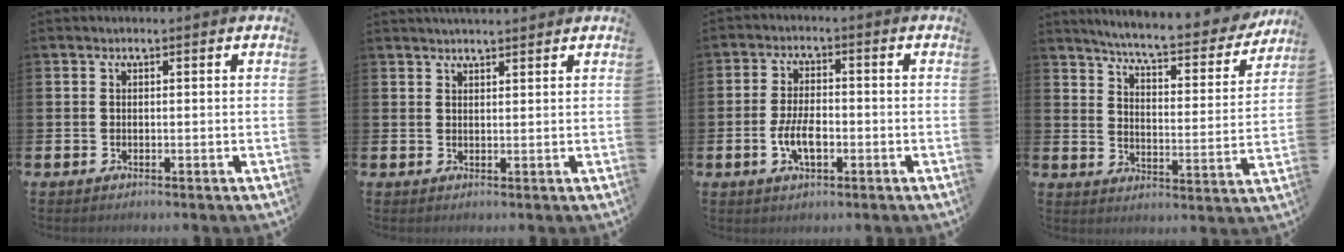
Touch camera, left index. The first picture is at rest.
{"total": 2.0, "force": [2.0, 0.1, 0.3], "torque": [-0.002, -0.006, 0.034]}
{"total": 4.8, "force": [-1.2, 2.3, 4.0], "torque": [-0.075, 0.005, -0.024]}
{"total": 7.0, "force": [6.4, 0.8, 2.8], "torque": [-0.081, -0.046, 0.103]}